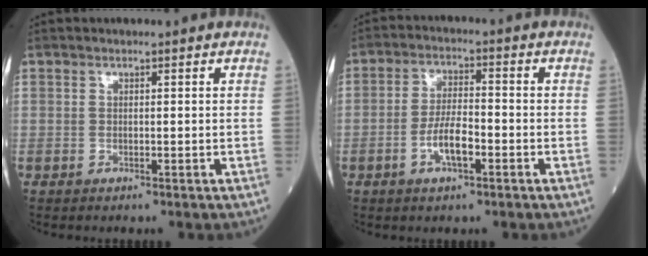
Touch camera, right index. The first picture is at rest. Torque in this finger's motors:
{"motor_torque": [0.52, -0.02, 0.47, 0.10]}